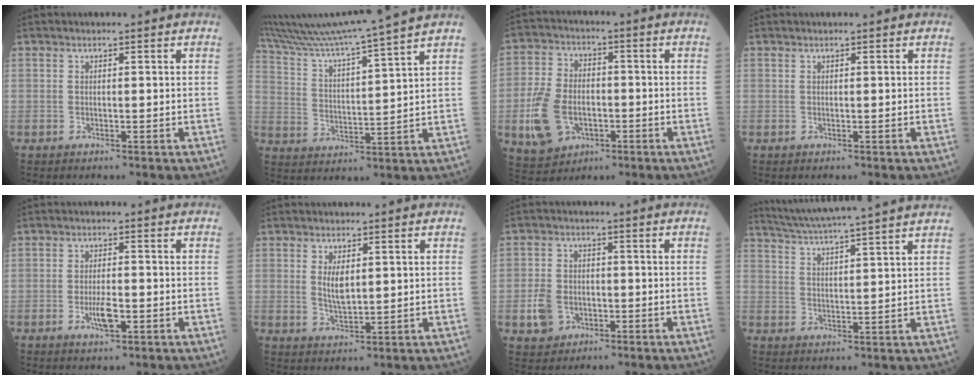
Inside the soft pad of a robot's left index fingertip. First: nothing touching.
{"total": 16.8, "force": [14.9, -2.8, 7.2], "torque": [-0.132, -0.019, 0.233]}
{"total": 10.5, "force": [-3.1, 7.2, 6.9], "torque": [-0.166, 0.005, -0.050]}
{"total": 0.0}
{"total": 3.4, "force": [-1.2, 0.8, 3.1], "torque": [-0.059, -0.001, -0.020]}
{"total": 3.5, "force": [0.9, 1.2, 3.2], "torque": [-0.066, -0.006, 0.020]}
{"total": 5.4, "force": [-2.0, 4.3, 2.5], "torque": [-0.062, 0.008, -0.028]}
{"total": 15.6, "force": [13.9, -1.6, 6.9], "torque": [-0.128, -0.002, 0.194]}